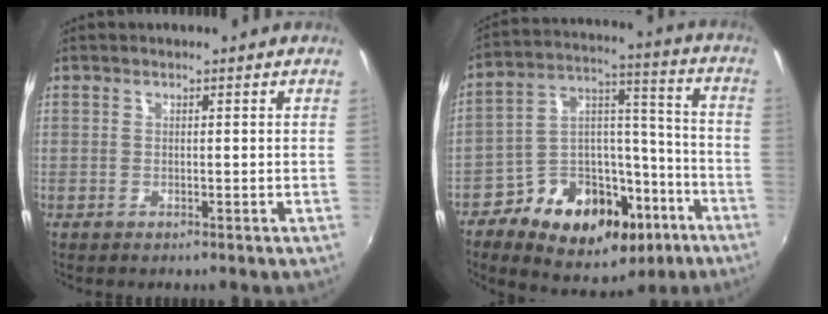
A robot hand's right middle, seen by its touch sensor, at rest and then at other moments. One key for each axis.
{"total": 19.8, "fx": -10.8, "fy": 12.8, "fz": 10.5, "tx": -0.187, "ty": 0.054, "tz": -0.148}